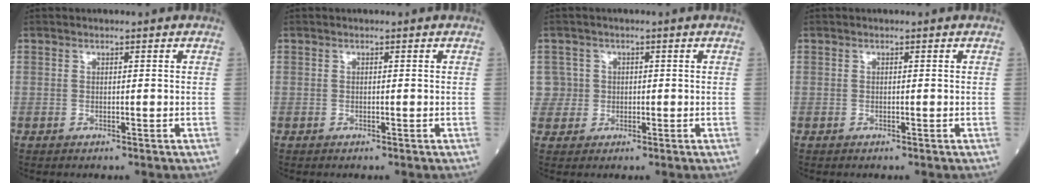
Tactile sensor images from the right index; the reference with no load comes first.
{"total": 0.0}
{"total": 4.6, "force": [0.4, 4.6, 0.0], "torque": [0.001, 0.020, 0.014]}
{"total": 0.0}